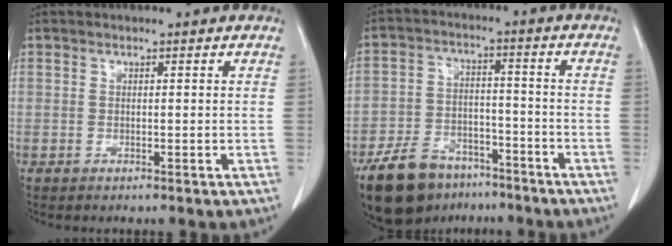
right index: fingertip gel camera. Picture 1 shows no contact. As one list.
[{"total": 12.4, "force": [-9.3, 6.6, 5.1], "torque": [-0.092, 0.007, -0.154]}]